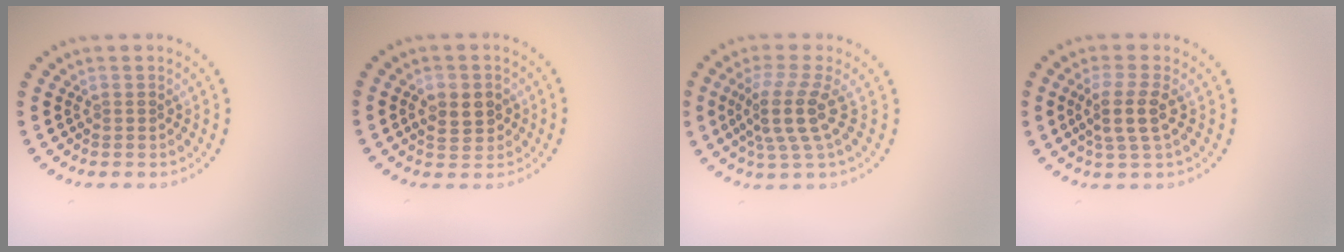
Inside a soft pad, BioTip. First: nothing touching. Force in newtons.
{"total": 2.8, "press": 2.7, "slide": 0.3}
{"total": 3.9, "press": 2.8, "slide": 2.7}
{"total": 2.8, "press": 2.3, "slide": 1.6}